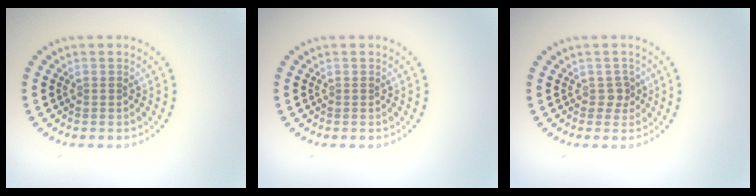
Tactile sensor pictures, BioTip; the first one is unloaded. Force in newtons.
{"total": 0.0}
{"total": 1.2, "press": 1.0, "slide": 0.6}